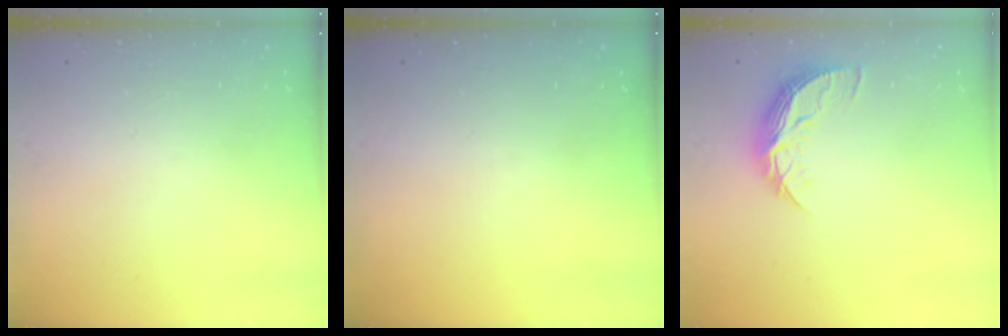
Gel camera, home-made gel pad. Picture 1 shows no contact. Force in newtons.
{"total": 0.0}
{"total": 8.7, "press": 8.7, "slide": 0.4}